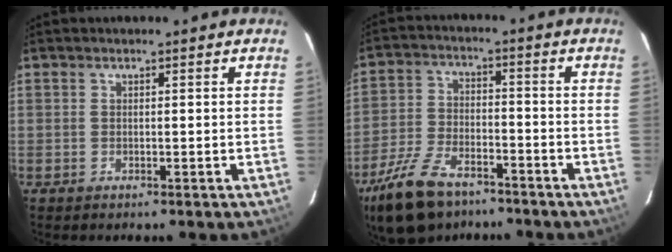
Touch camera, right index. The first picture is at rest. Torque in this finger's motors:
{"motor_torque": [0.97, -1.02, 0.53, 0.12]}